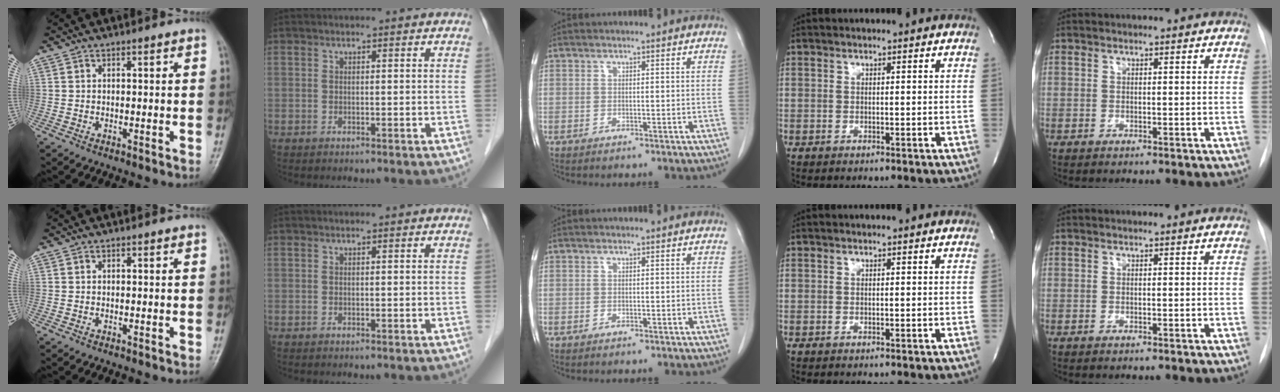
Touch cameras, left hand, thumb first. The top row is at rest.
{}